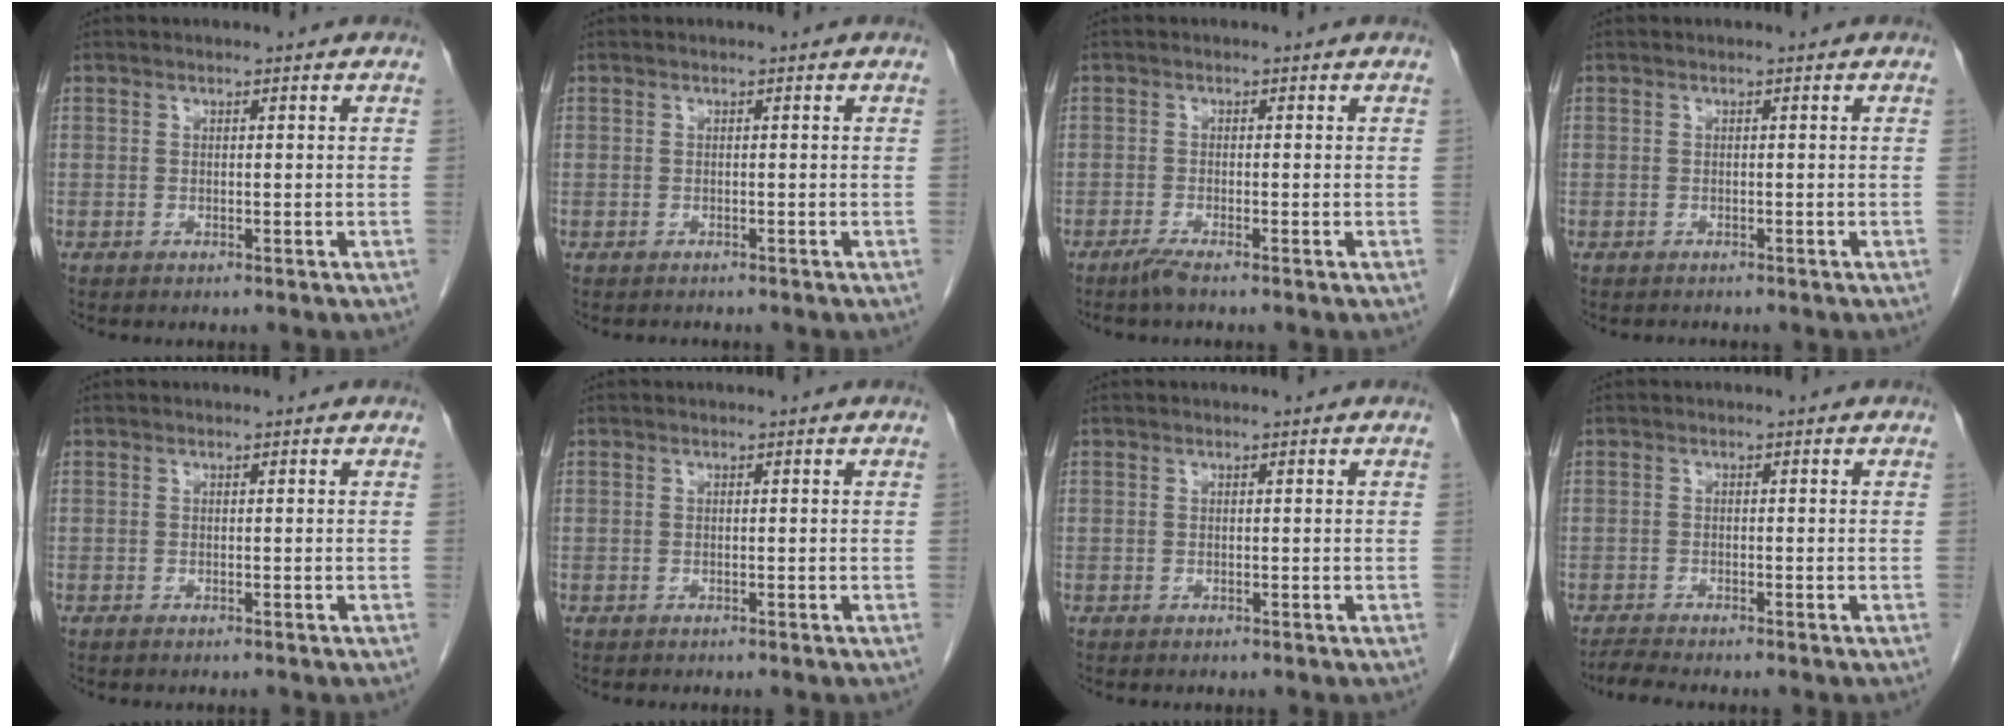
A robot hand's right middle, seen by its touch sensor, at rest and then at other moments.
{"total": 0.6, "force": [-0.6, 0.2, 0.0], "torque": [-0.009, -0.002, -0.010]}
{"total": 1.8, "force": [-1.4, -0.2, 1.1], "torque": [-0.030, -0.005, -0.032]}
{"total": 0.7, "force": [-0.7, 0.2, 0.0], "torque": [-0.008, -0.003, -0.010]}
{"total": 0.6, "force": [-0.5, 0.1, 0.3], "torque": [-0.008, -0.001, -0.008]}
{"total": 0.0}
{"total": 0.0}
{"total": 2.1, "force": [-1.9, -0.5, 0.6], "torque": [-0.021, -0.013, -0.038]}